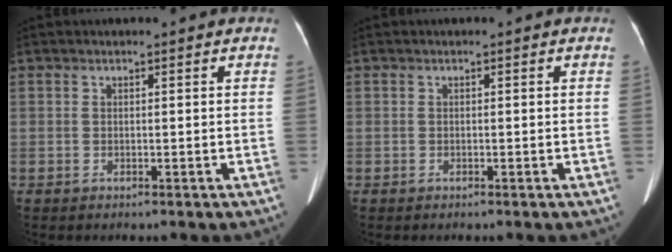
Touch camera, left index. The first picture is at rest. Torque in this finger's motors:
{"motor_torque": [0.02, 0.02, -0.06, 0.00]}